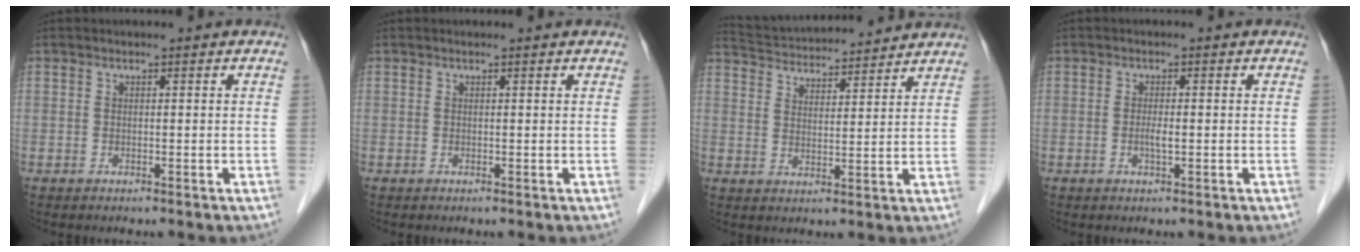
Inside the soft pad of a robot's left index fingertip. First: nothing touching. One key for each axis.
{"total": 0.7, "fx": 0.7, "fy": 0.1, "fz": 0.2, "tx": -0.005, "ty": 0.003, "tz": 0.006}
{"total": 14.1, "fx": 13.4, "fy": 1.7, "fz": 3.9, "tx": -0.076, "ty": 0.032, "tz": 0.207}
{"total": 1.6, "fx": -0.3, "fy": 0.3, "fz": 1.5, "tx": -0.032, "ty": 0.000, "tz": -0.005}